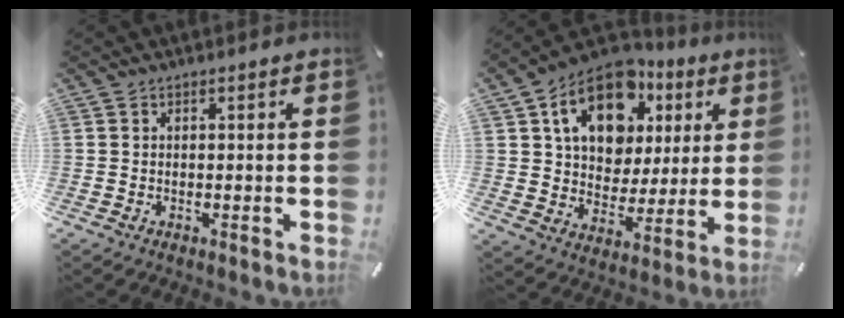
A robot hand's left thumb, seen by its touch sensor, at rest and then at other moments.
{"total": 17.6, "force": [8.8, 12.3, 9.1], "torque": [-0.156, -0.027, 0.161]}